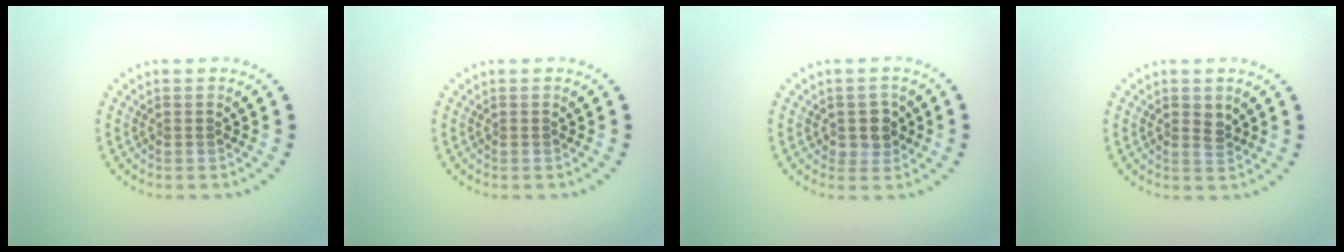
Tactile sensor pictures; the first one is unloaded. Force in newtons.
{"total": 0.0}
{"total": 2.2, "press": 2.0, "slide": 0.9}
{"total": 1.2, "press": 1.2, "slide": 0.3}